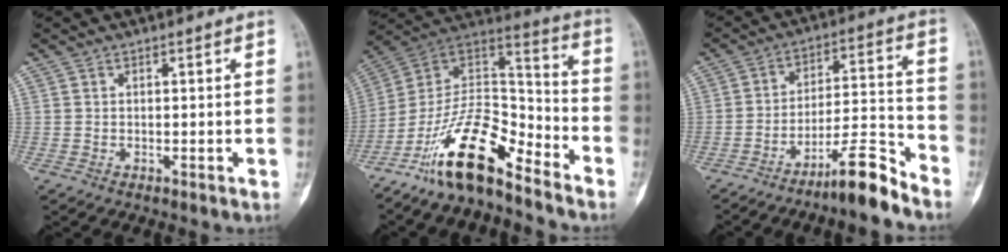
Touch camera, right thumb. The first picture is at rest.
{"total": 17.6, "force": [-12.0, 6.3, 11.1], "torque": [-0.181, 0.102, -0.219]}
{"total": 11.0, "force": [-8.6, 1.3, 6.8], "torque": [-0.107, 0.082, -0.146]}